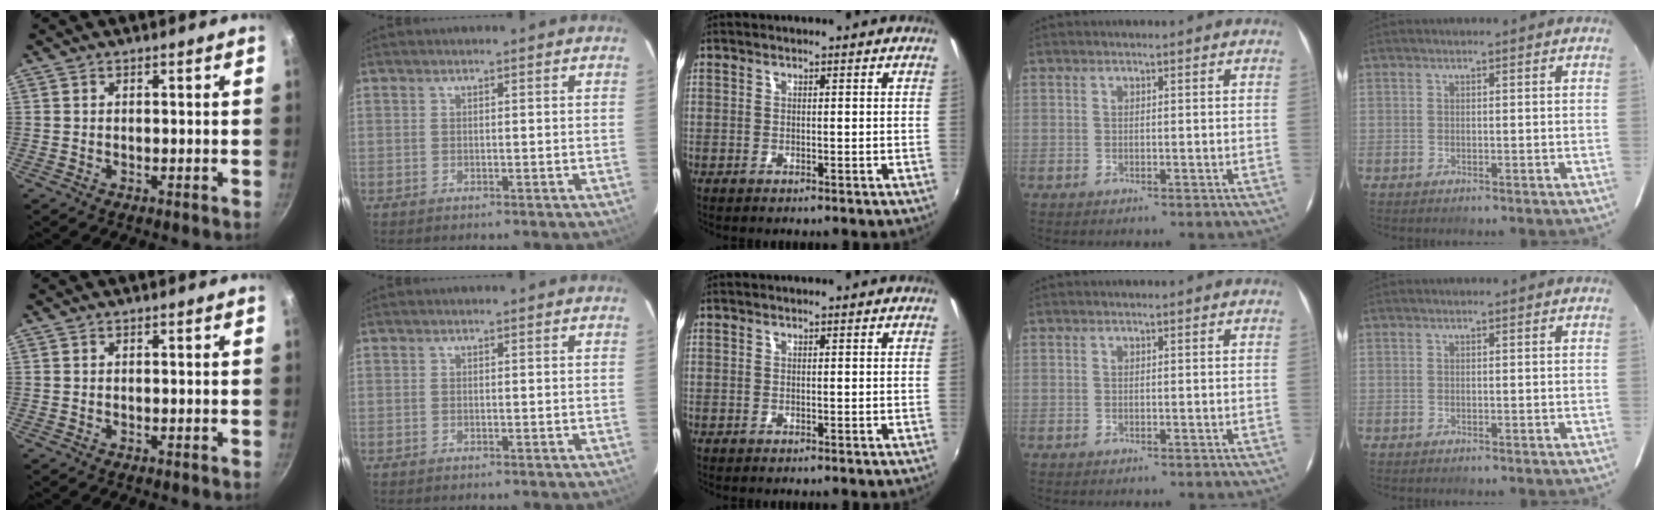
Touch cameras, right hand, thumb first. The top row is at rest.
{}